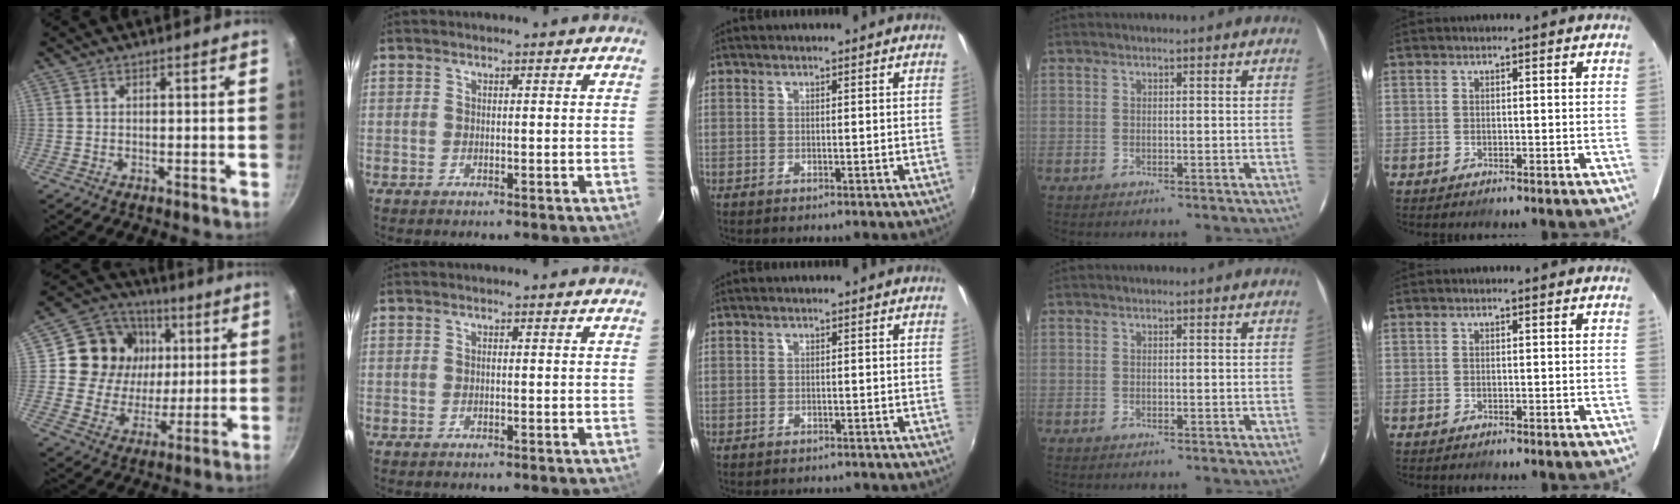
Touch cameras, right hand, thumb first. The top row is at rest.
{"thumb": {"total": 17.0, "force": [3.9, 14.9, 7.3], "torque": [-0.110, 0.004, 0.064]}, "middle": {"total": 1.6, "force": [-1.4, 0.7, 0.2], "torque": [-0.010, -0.003, -0.020]}}